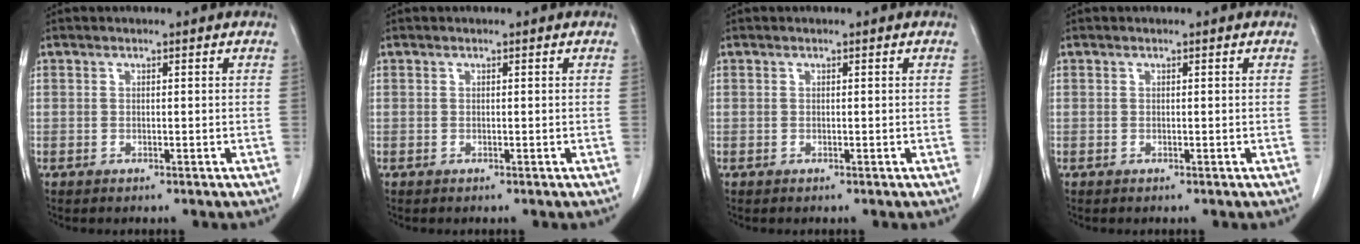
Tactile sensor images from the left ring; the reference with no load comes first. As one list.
[{"total": 0.0}, {"total": 0.0}, {"total": 0.0}]